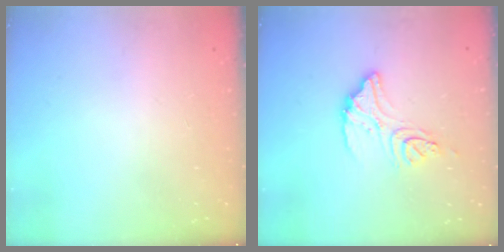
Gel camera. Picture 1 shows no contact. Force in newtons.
{"total": 11.8, "press": 11.8, "slide": 0.4}